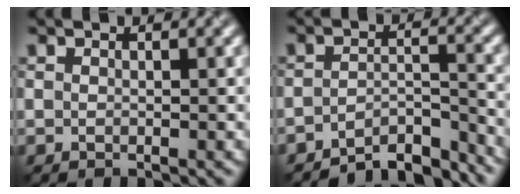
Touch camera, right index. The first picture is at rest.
{"total": 5.4, "force": [-5.0, 1.0, 1.7], "torque": [-0.025, 0.003, -0.079]}